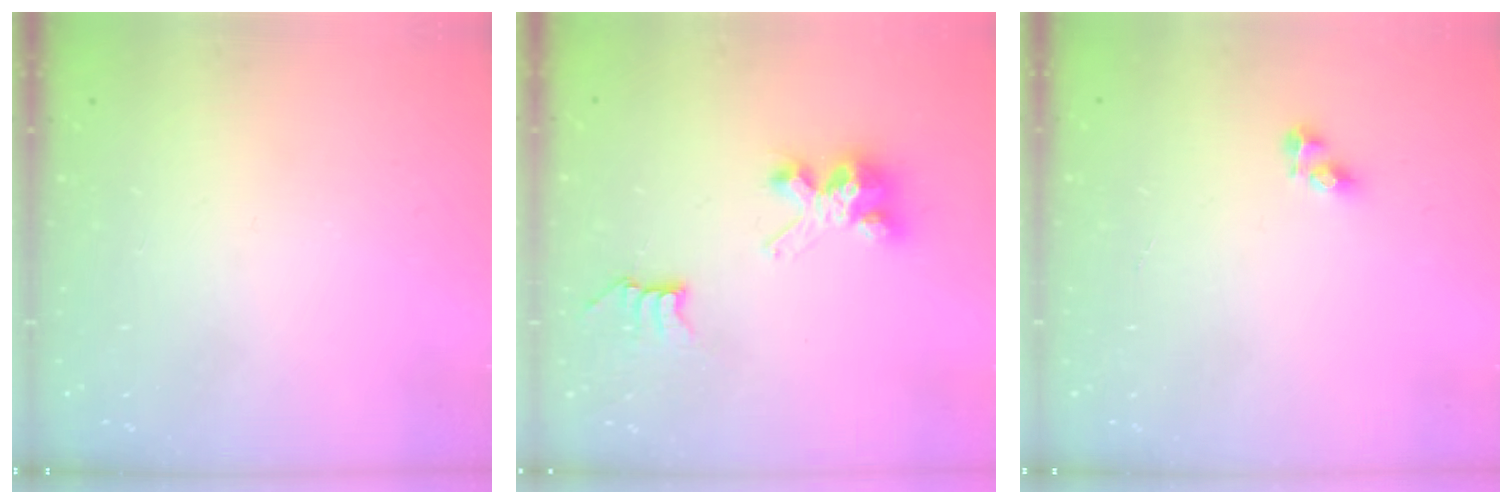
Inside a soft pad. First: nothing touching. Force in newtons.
{"total": 6.7, "press": 6.7, "slide": 0.1}
{"total": 3.4, "press": 3.4, "slide": 0.4}